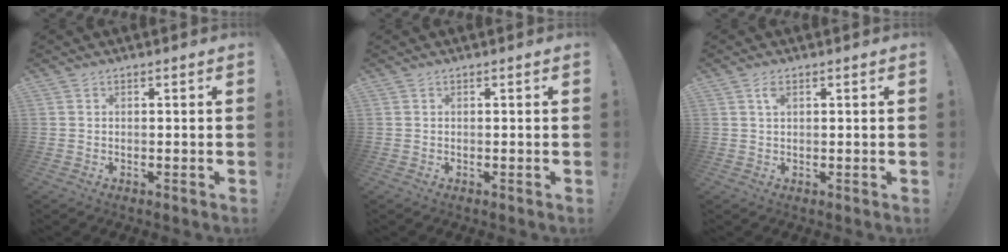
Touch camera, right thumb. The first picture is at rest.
{"total": 0.0}
{"total": 2.3, "force": [0.9, 1.1, 1.8], "torque": [-0.032, 0.000, 0.015]}